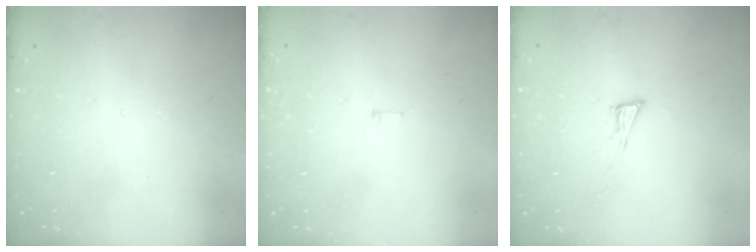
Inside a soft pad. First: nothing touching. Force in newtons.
{"total": 3.8, "press": 3.8, "slide": 0.3}
{"total": 5.7, "press": 5.5, "slide": 1.4}